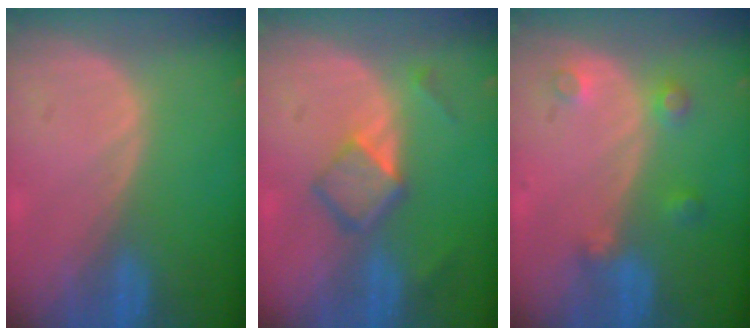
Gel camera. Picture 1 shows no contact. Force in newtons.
{"total": 5.0, "press": 4.6, "slide": 1.9}
{"total": 3.5, "press": 3.1, "slide": 1.5}